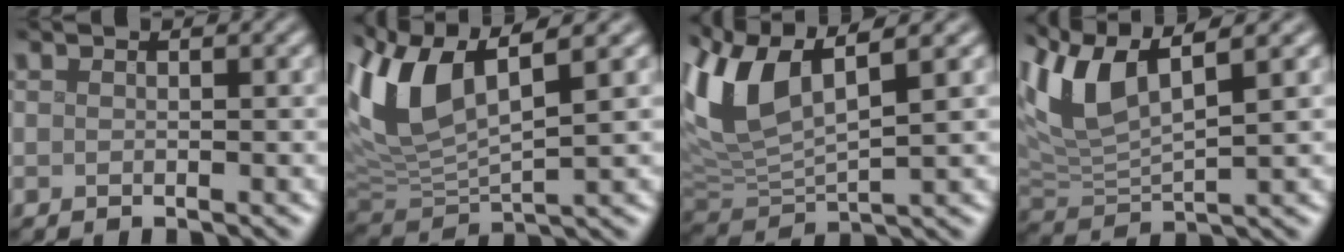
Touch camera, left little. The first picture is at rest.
{"total": 9.0, "force": [3.8, 3.6, 7.4], "torque": [-0.169, 0.015, 0.068]}
{"total": 8.2, "force": [3.9, 3.1, 6.6], "torque": [-0.153, 0.016, 0.071]}
{"total": 6.7, "force": [3.7, 2.1, 5.2], "torque": [-0.119, 0.010, 0.070]}